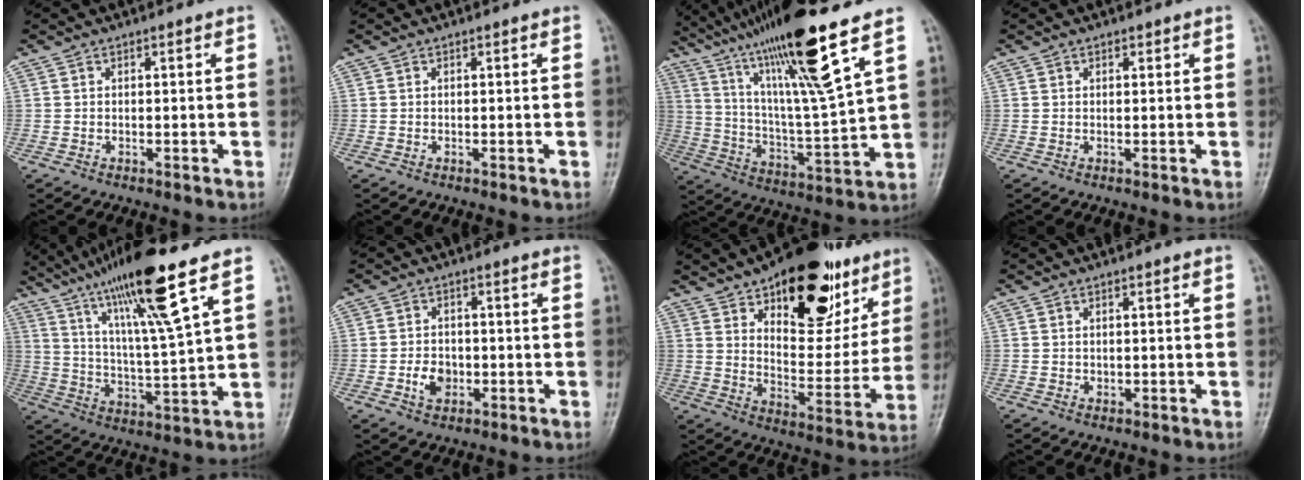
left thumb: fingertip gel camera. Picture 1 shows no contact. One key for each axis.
{"total": 0.0}
{"total": 21.8, "fx": 13.6, "fy": 1.6, "fz": 17.0, "tx": -0.291, "ty": -0.050, "tz": 0.243}
{"total": 0.8, "fx": 0.5, "fy": 0.5, "fz": 0.4, "tx": 0.000, "ty": -0.002, "tz": 0.005}
{"total": 18.3, "fx": 11.0, "fy": 1.2, "fz": 14.6, "tx": -0.247, "ty": -0.044, "tz": 0.193}
{"total": 4.7, "fx": -1.4, "fy": 3.6, "fz": 2.6, "tx": -0.029, "ty": 0.009, "tz": -0.024}
{"total": 25.5, "fx": 14.6, "fy": 12.4, "fz": 16.9, "tx": -0.192, "ty": -0.047, "tz": 0.220}
{"total": 0.6, "fx": 0.0, "fy": 0.6, "fz": 0.2, "tx": 0.003, "ty": 0.001, "tz": 0.000}